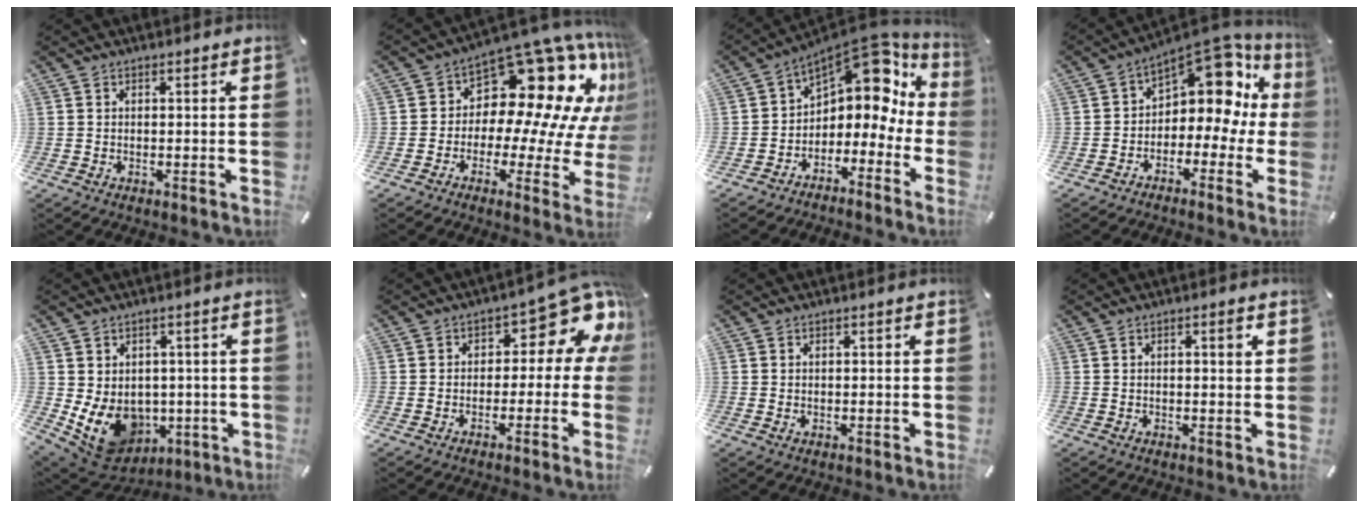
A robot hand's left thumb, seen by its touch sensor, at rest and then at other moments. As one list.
[{"total": 19.7, "force": [10.1, 11.0, 12.9], "torque": [-0.177, -0.101, 0.173]}, {"total": 10.5, "force": [6.6, 6.0, 5.7], "torque": [-0.088, -0.065, 0.112]}, {"total": 13.2, "force": [6.3, 8.0, 8.3], "torque": [-0.113, -0.057, 0.107]}, {"total": 10.1, "force": [-0.4, 8.9, 4.8], "torque": [-0.101, -0.017, 0.002]}, {"total": 10.0, "force": [5.1, 5.1, 7.0], "torque": [-0.079, -0.049, 0.084]}, {"total": 0.7, "force": [0.1, 0.5, 0.4], "torque": [-0.001, -0.001, -0.001]}, {"total": 2.0, "force": [0.5, 0.6, 1.9], "torque": [-0.022, -0.002, 0.004]}]